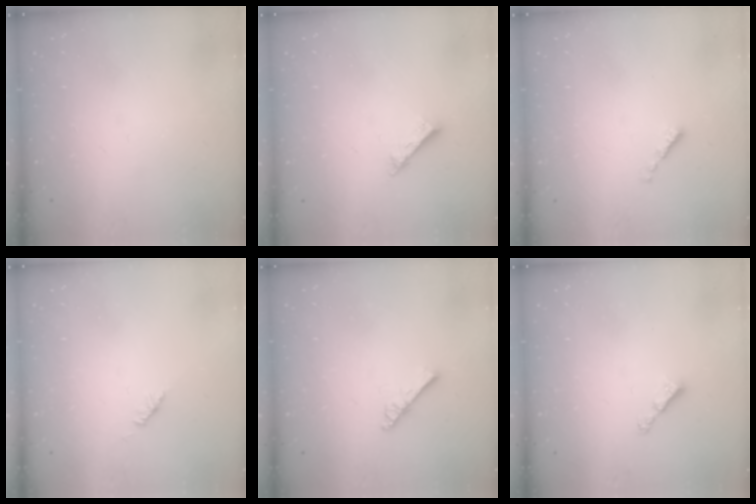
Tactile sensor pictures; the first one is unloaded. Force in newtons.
{"total": 2.5, "press": 2.5, "slide": 0.1}
{"total": 0.7, "press": 0.5, "slide": 0.4}
{"total": 1.9, "press": 1.8, "slide": 0.6}
{"total": 2.5, "press": 2.5, "slide": 0.3}
{"total": 3.1, "press": 3.1, "slide": 0.6}